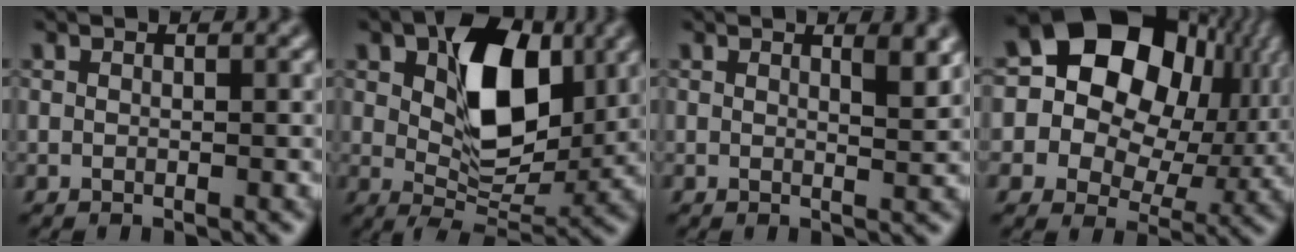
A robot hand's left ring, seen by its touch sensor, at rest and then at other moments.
{"total": 9.1, "force": [2.5, 5.2, 7.1], "torque": [-0.116, 0.005, 0.040]}
{"total": 2.3, "force": [1.4, 0.8, 1.7], "torque": [-0.007, 0.004, 0.017]}
{"total": 17.6, "force": [4.6, 13.5, 10.3], "torque": [-0.189, 0.047, 0.077]}